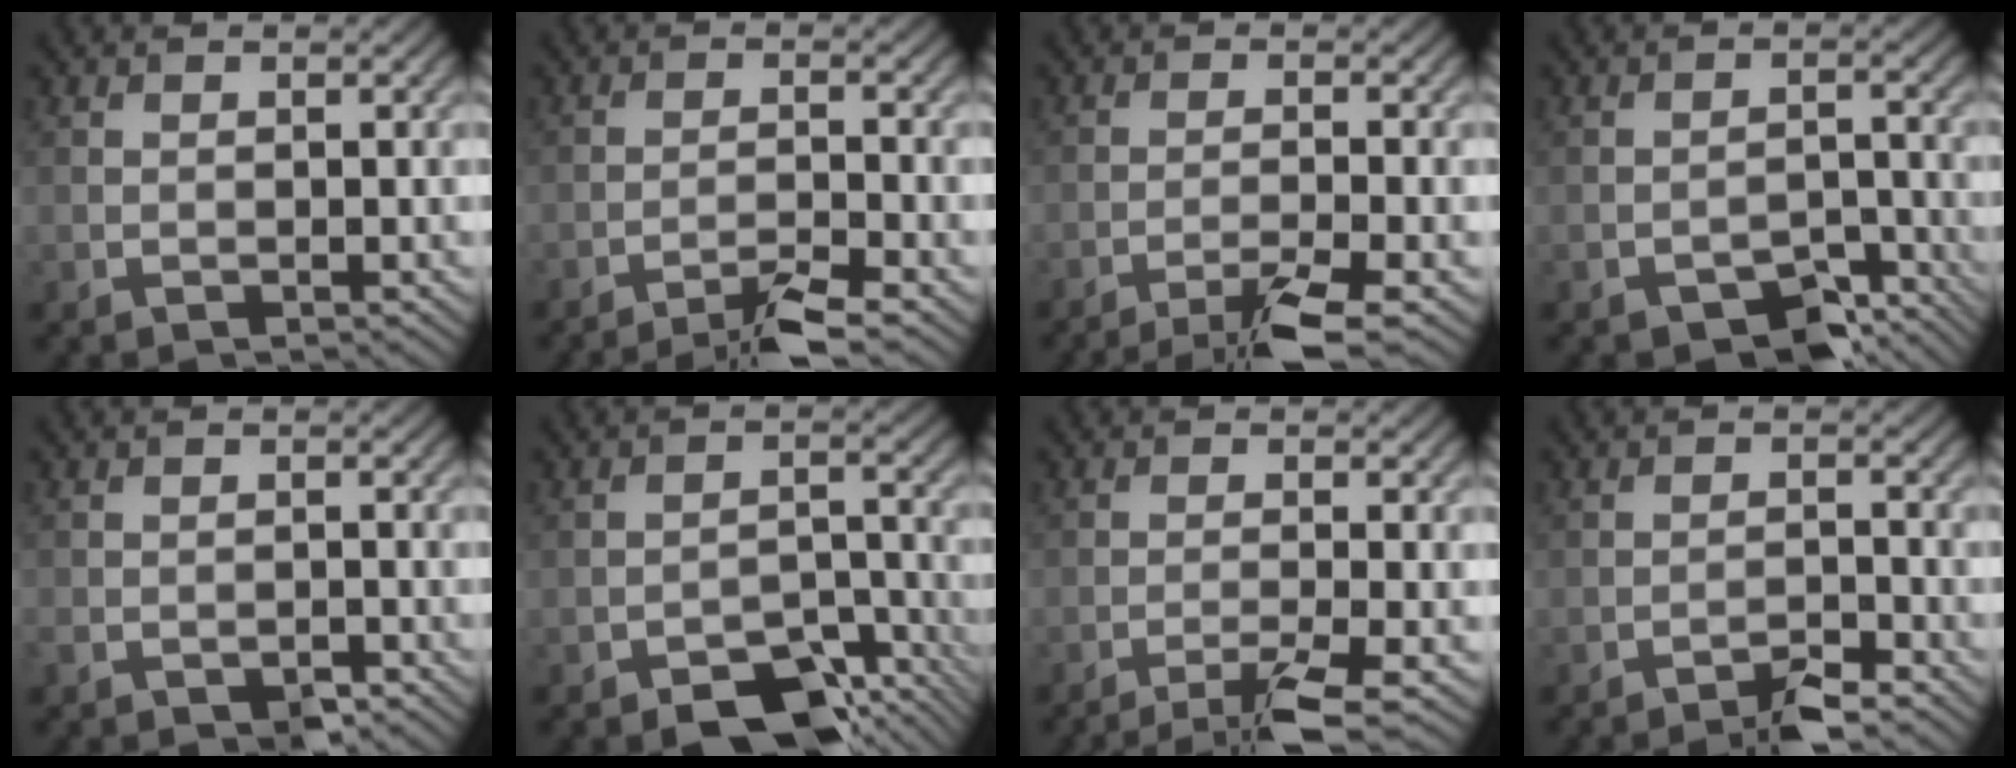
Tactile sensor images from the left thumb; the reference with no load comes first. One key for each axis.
{"total": 4.5, "fx": -3.5, "fy": 0.3, "fz": 2.8, "tx": -0.047, "ty": 0.008, "tz": -0.068}
{"total": 5.4, "fx": -3.8, "fy": 0.5, "fz": 3.8, "tx": -0.059, "ty": 0.006, "tz": -0.073}
{"total": 5.0, "fx": -3.9, "fy": 2.2, "fz": 2.4, "tx": -0.032, "ty": 0.004, "tz": -0.057}
{"total": 3.1, "fx": -2.4, "fy": 1.4, "fz": 1.3, "tx": -0.022, "ty": -0.006, "tz": -0.044}
{"total": 7.4, "fx": -5.4, "fy": 3.1, "fz": 3.9, "tx": -0.050, "ty": 0.003, "tz": -0.091}
{"total": 4.8, "fx": -3.2, "fy": 0.5, "fz": 3.5, "tx": -0.052, "ty": 0.004, "tz": -0.066}
{"total": 3.5, "fx": -2.9, "fy": 0.4, "fz": 1.9, "tx": -0.030, "ty": 0.007, "tz": -0.052}